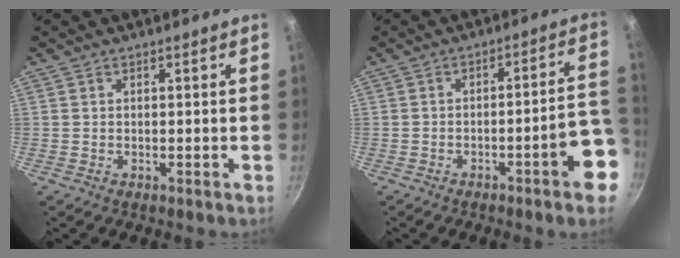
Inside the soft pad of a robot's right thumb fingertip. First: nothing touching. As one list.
[{"total": 9.8, "force": [-4.3, 2.0, 8.5], "torque": [-0.088, 0.043, -0.056]}]